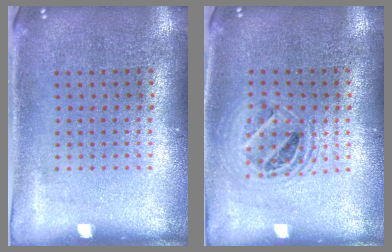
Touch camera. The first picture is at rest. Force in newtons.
{"total": 1.5, "press": 1.3, "slide": 0.7}